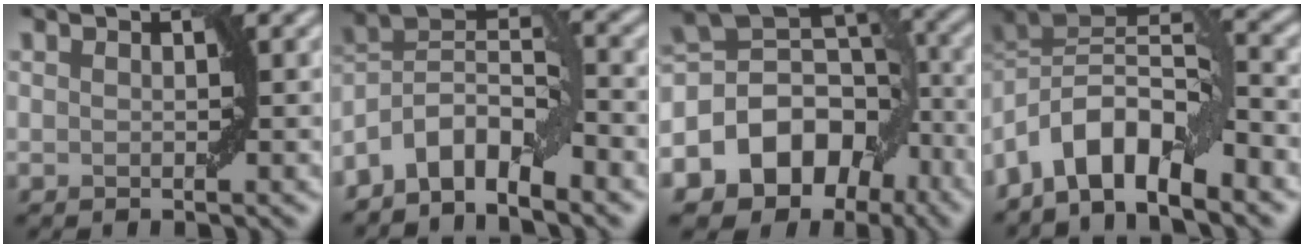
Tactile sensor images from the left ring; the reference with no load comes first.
{"total": 6.9, "force": [-4.3, 2.6, 4.7], "torque": [-0.074, 0.014, -0.090]}
{"total": 10.8, "force": [-5.3, 7.8, 5.2], "torque": [-0.083, 0.021, -0.094]}
{"total": 8.3, "force": [-4.0, 3.3, 6.4], "torque": [-0.098, 0.019, -0.086]}